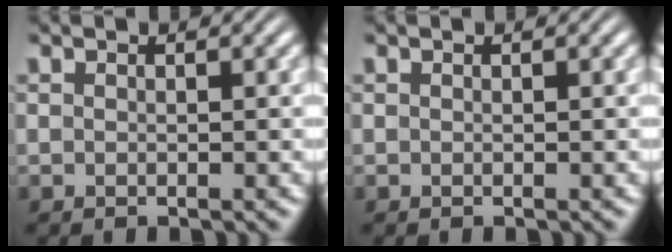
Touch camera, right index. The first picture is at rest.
{"total": 0.0}